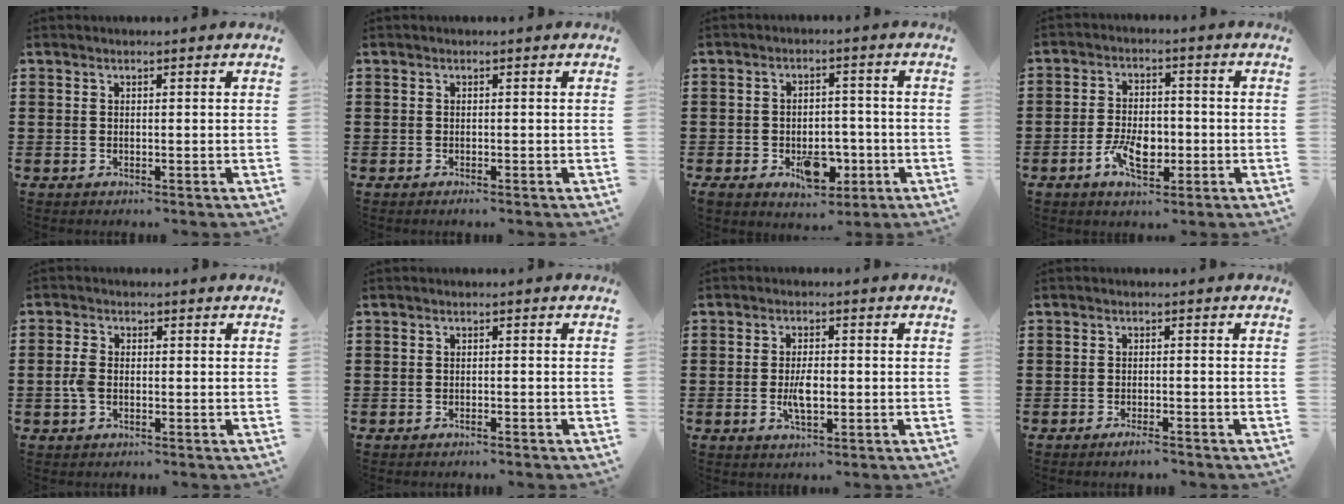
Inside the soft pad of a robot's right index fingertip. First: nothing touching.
{"total": 0.6, "force": [-0.5, -0.1, 0.2], "torque": [-0.005, -0.004, -0.010]}
{"total": 7.2, "force": [-3.0, 4.3, 5.0], "torque": [-0.063, 0.012, -0.050]}
{"total": 6.5, "force": [-2.2, 3.5, 5.0], "torque": [-0.095, 0.001, -0.042]}
{"total": 2.7, "force": [-0.6, 1.6, 2.1], "torque": [-0.062, -0.006, -0.017]}
{"total": 0.8, "force": [-0.7, -0.1, 0.3], "torque": [-0.009, -0.005, -0.013]}
{"total": 3.9, "force": [-0.7, 1.5, 3.6], "torque": [-0.072, -0.001, -0.013]}
{"total": 1.9, "force": [-1.6, 0.0, 1.0], "torque": [-0.018, -0.003, -0.030]}